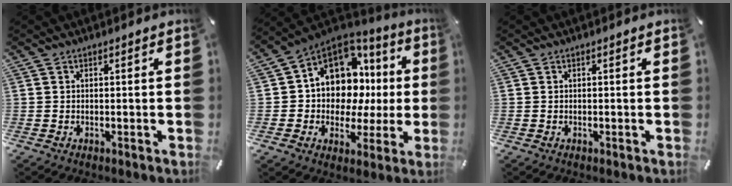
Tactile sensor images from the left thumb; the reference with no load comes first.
{"total": 12.0, "force": [2.8, 10.1, 5.8], "torque": [-0.091, -0.042, 0.058]}
{"total": 0.0}